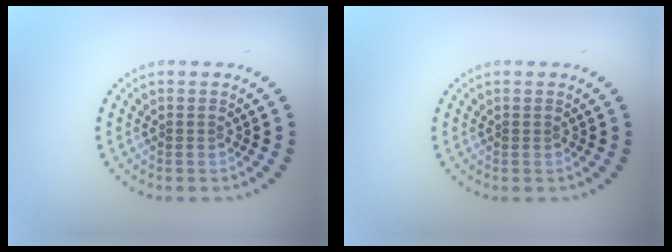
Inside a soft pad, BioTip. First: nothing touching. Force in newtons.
{"total": 0.0}